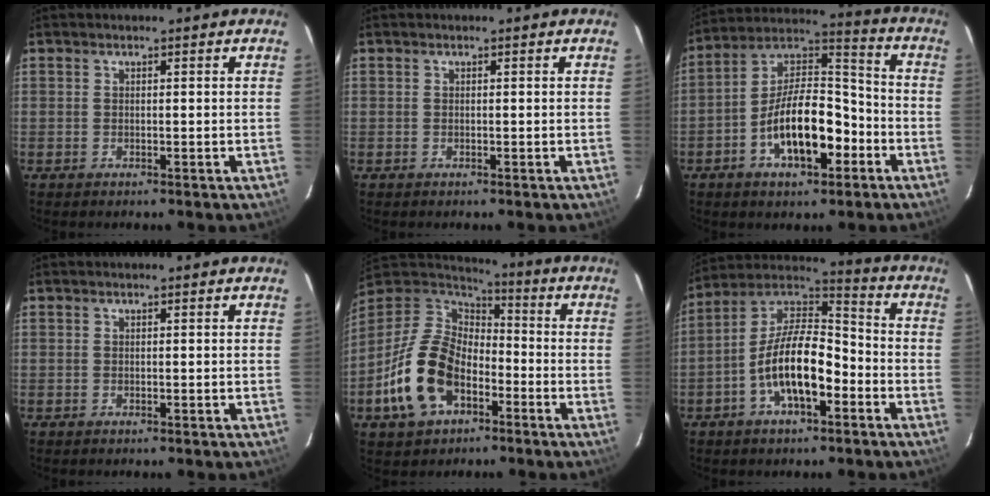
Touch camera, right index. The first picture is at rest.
{"total": 0.0}
{"total": 15.1, "force": [-6.0, 6.7, 12.2], "torque": [-0.219, 0.026, -0.100]}
{"total": 0.0}
{"total": 17.2, "force": [-6.8, 11.2, 11.2], "torque": [-0.251, 0.004, -0.122]}
{"total": 14.4, "force": [-5.2, 6.2, 11.9], "torque": [-0.226, 0.017, -0.096]}